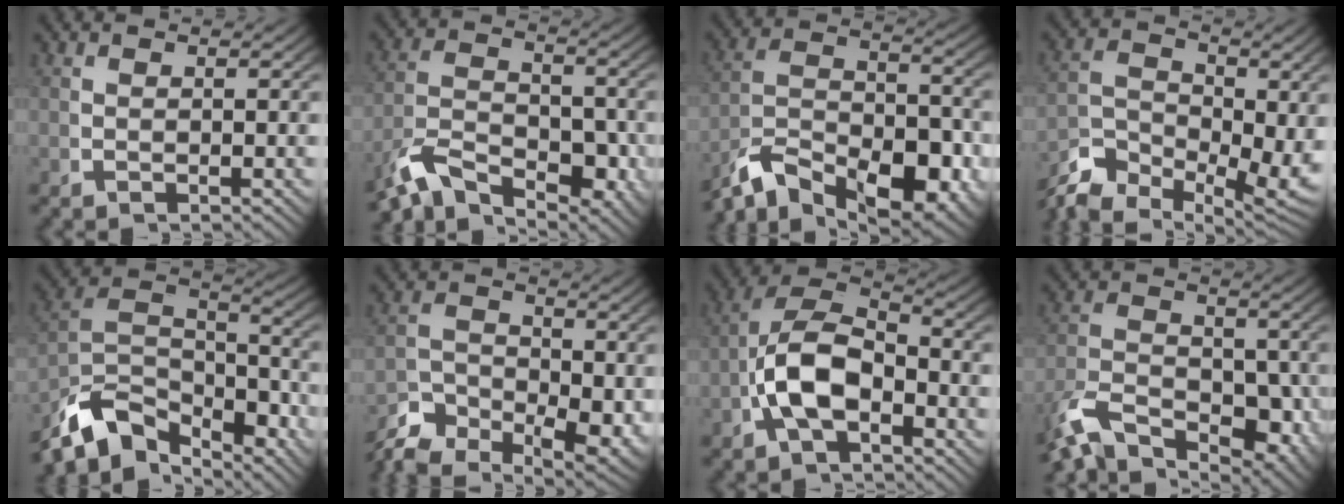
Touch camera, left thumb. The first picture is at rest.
{"total": 7.4, "force": [-3.6, 4.0, 5.1], "torque": [-0.086, -0.031, -0.059]}
{"total": 11.4, "force": [-4.1, 6.9, 8.1], "torque": [-0.163, -0.052, -0.052]}
{"total": 7.7, "force": [-4.0, 4.3, 4.9], "torque": [-0.082, -0.045, -0.059]}
{"total": 11.3, "force": [-3.4, 7.2, 8.0], "torque": [-0.183, -0.048, -0.041]}
{"total": 6.3, "force": [-4.0, 3.4, 3.4], "torque": [-0.045, -0.035, -0.064]}
{"total": 10.2, "force": [-1.6, 7.2, 7.0], "torque": [-0.166, -0.034, -0.018]}
{"total": 8.2, "force": [-4.3, 4.7, 5.2], "torque": [-0.084, -0.037, -0.066]}